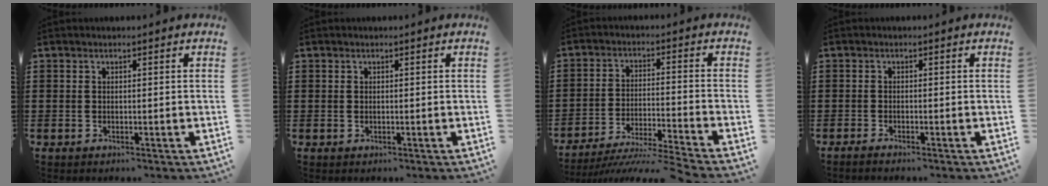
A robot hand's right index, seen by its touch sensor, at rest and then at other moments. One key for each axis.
{"total": 0.0}
{"total": 5.7, "fx": -5.2, "fy": -0.9, "fz": 2.0, "tx": -0.049, "ty": -0.024, "tz": -0.106}
{"total": 0.7, "fx": -0.7, "fy": 0.0, "fz": 0.1, "tx": -0.003, "ty": -0.002, "tz": -0.013}